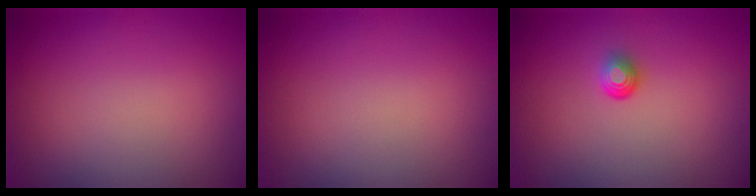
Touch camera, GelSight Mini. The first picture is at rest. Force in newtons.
{"total": 0.0}
{"total": 1.5, "press": 1.0, "slide": 1.2}